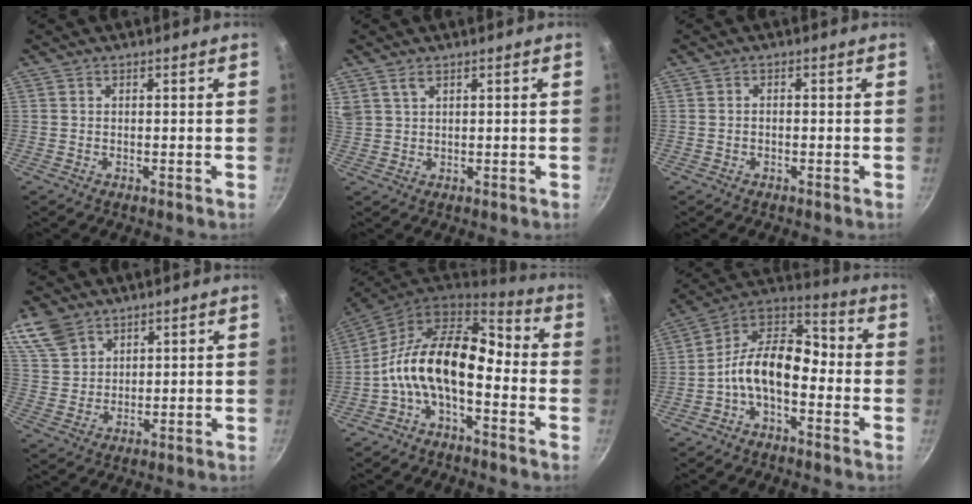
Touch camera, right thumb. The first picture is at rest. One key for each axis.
{"total": 3.6, "fx": 2.3, "fy": 1.8, "fz": 2.1, "tx": -0.043, "ty": 0.002, "tz": 0.054}
{"total": 0.9, "fx": -0.4, "fy": 0.6, "fz": 0.6, "tx": -0.014, "ty": 0.007, "tz": -0.008}
{"total": 8.5, "fx": 5.8, "fy": 5.4, "fz": 3.1, "tx": -0.042, "ty": -0.014, "tz": 0.126}
{"total": 15.4, "fx": -3.5, "fy": 8.4, "fz": 12.4, "tx": -0.212, "ty": 0.055, "tz": -0.086}
{"total": 12.9, "fx": -3.8, "fy": 7.5, "fz": 9.8, "tx": -0.154, "ty": 0.062, "tz": -0.093}